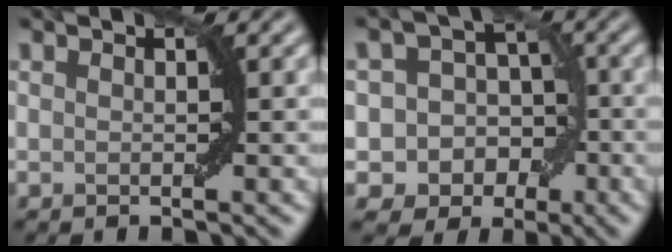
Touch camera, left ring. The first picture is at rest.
{"total": 8.7, "force": [-3.3, 7.6, 2.6], "torque": [-0.017, 0.006, -0.071]}